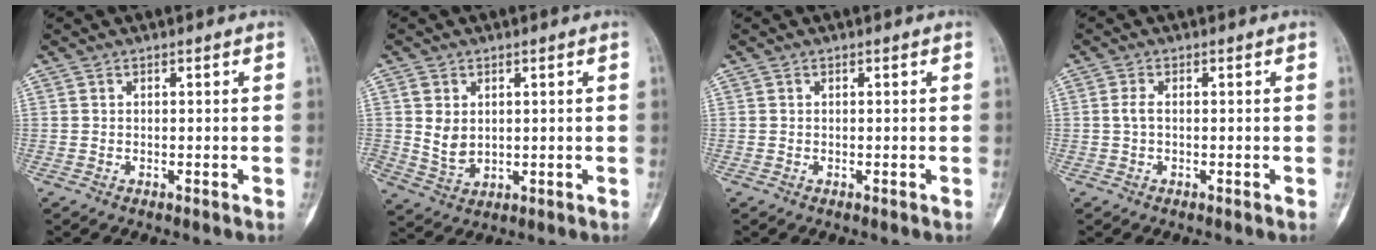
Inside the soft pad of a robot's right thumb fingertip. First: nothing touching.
{"total": 5.2, "force": [1.1, 3.9, 3.2], "torque": [-0.044, -0.012, 0.032]}
{"total": 0.0}
{"total": 1.5, "force": [-0.1, 0.7, 1.3], "torque": [-0.028, 0.001, -0.002]}